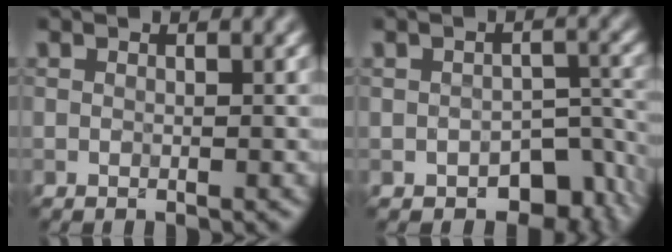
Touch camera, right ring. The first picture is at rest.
{"total": 6.4, "force": [-3.6, 3.8, 3.7], "torque": [-0.032, -0.023, -0.041]}